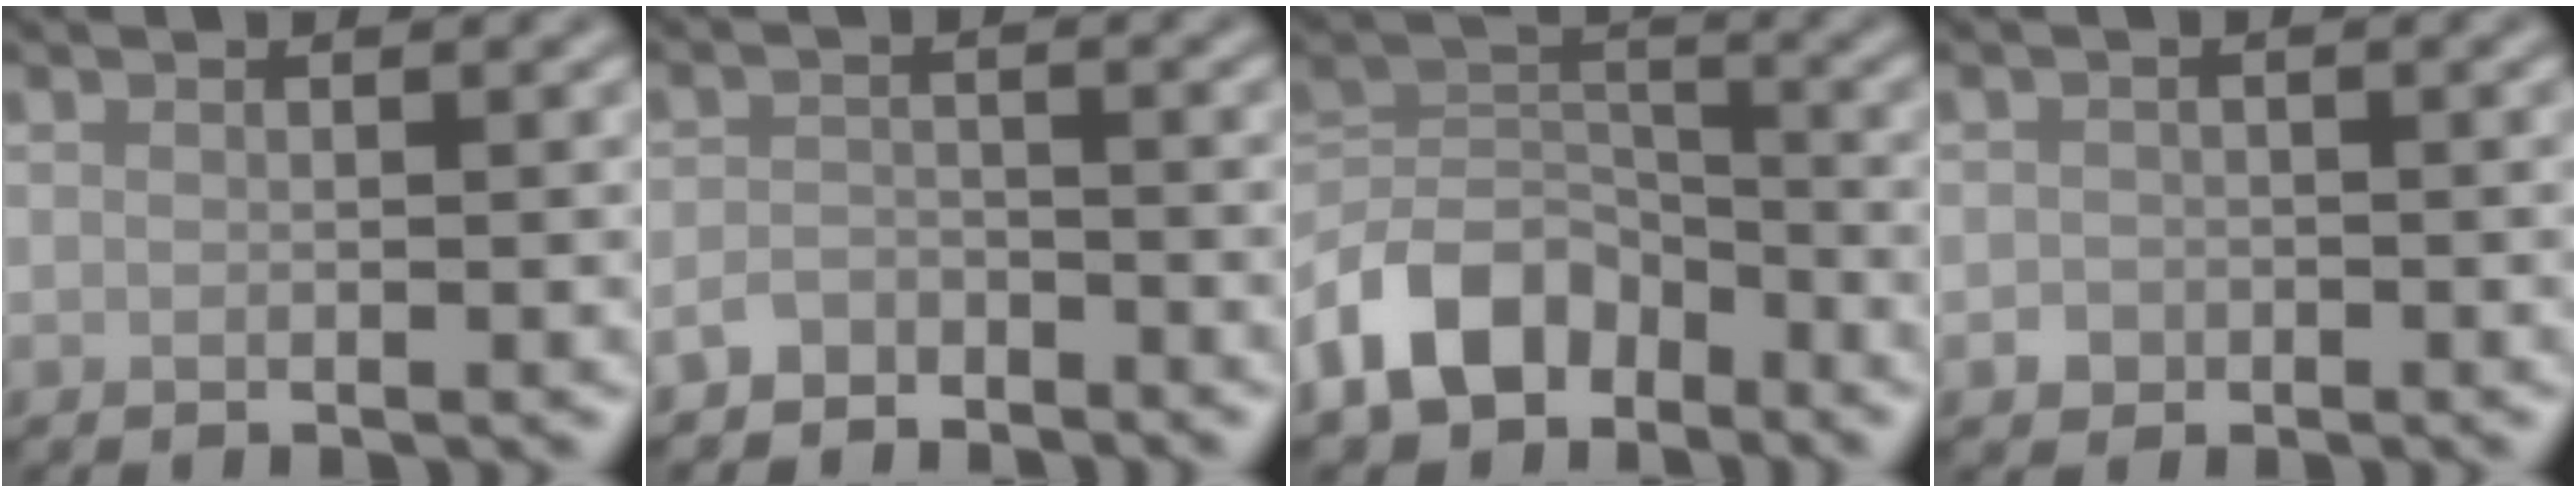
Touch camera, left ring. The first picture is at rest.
{"total": 2.1, "force": [-1.8, 0.9, 0.2], "torque": [-0.001, 0.005, -0.042]}
{"total": 7.7, "force": [-5.0, 4.8, 3.4], "torque": [-0.055, 0.001, -0.107]}
{"total": 1.1, "force": [-0.4, 1.0, 0.2], "torque": [0.005, -0.002, -0.010]}